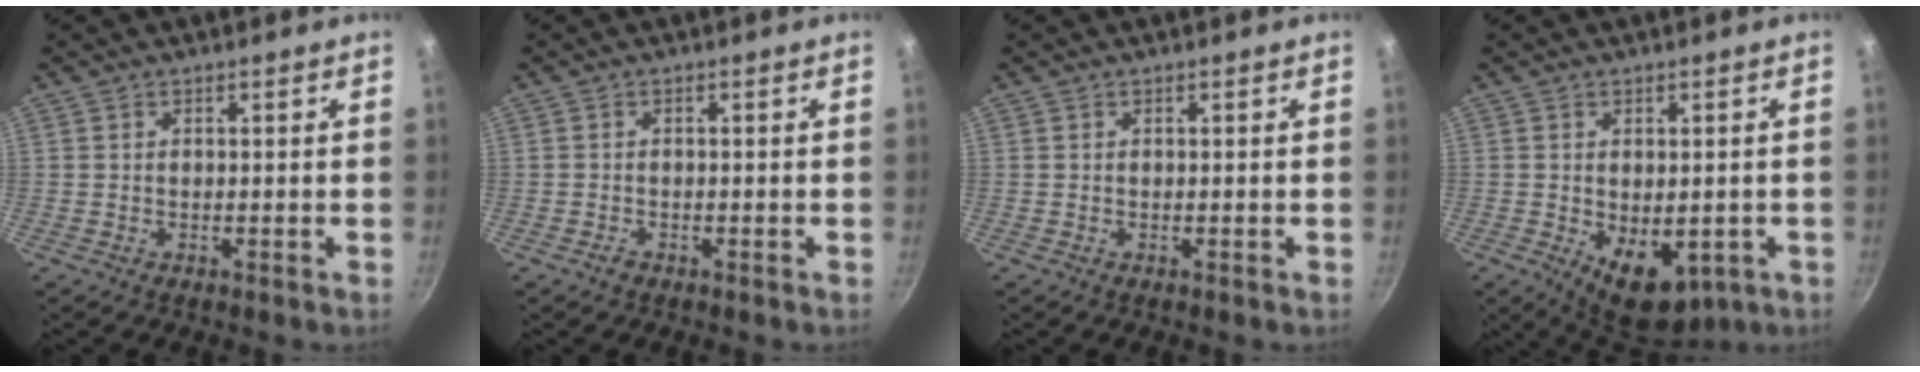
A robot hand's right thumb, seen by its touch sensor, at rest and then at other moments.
{"total": 1.0, "force": [-0.7, 0.6, 0.4], "torque": [-0.008, 0.005, -0.012]}
{"total": 0.0}
{"total": 9.9, "force": [-2.4, 6.1, 7.4], "torque": [-0.076, -0.010, -0.016]}